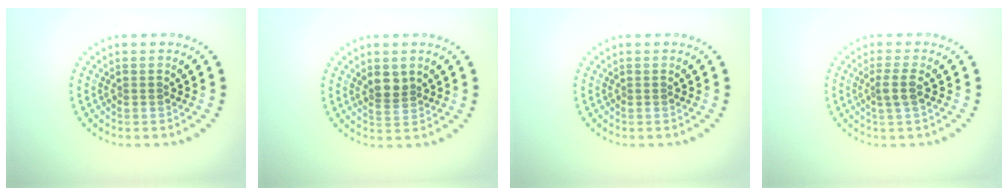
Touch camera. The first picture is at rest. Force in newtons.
{"total": 1.9, "press": 1.7, "slide": 0.9}
{"total": 0.0}
{"total": 1.7, "press": 1.4, "slide": 1.0}